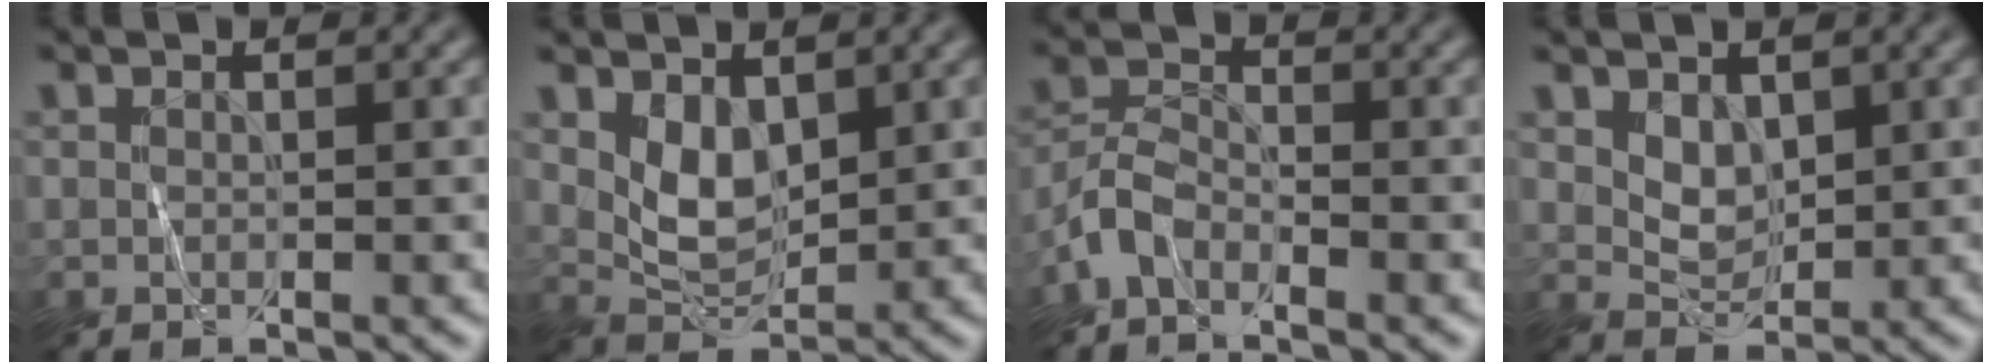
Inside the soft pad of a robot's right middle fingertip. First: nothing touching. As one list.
[{"total": 3.4, "force": [1.5, 2.1, 2.2], "torque": [-0.052, -0.006, 0.037]}, {"total": 3.1, "force": [-2.1, 1.5, 1.6], "torque": [-0.035, 0.008, -0.052]}, {"total": 2.0, "force": [1.1, 1.4, 0.9], "torque": [-0.025, -0.005, 0.030]}]